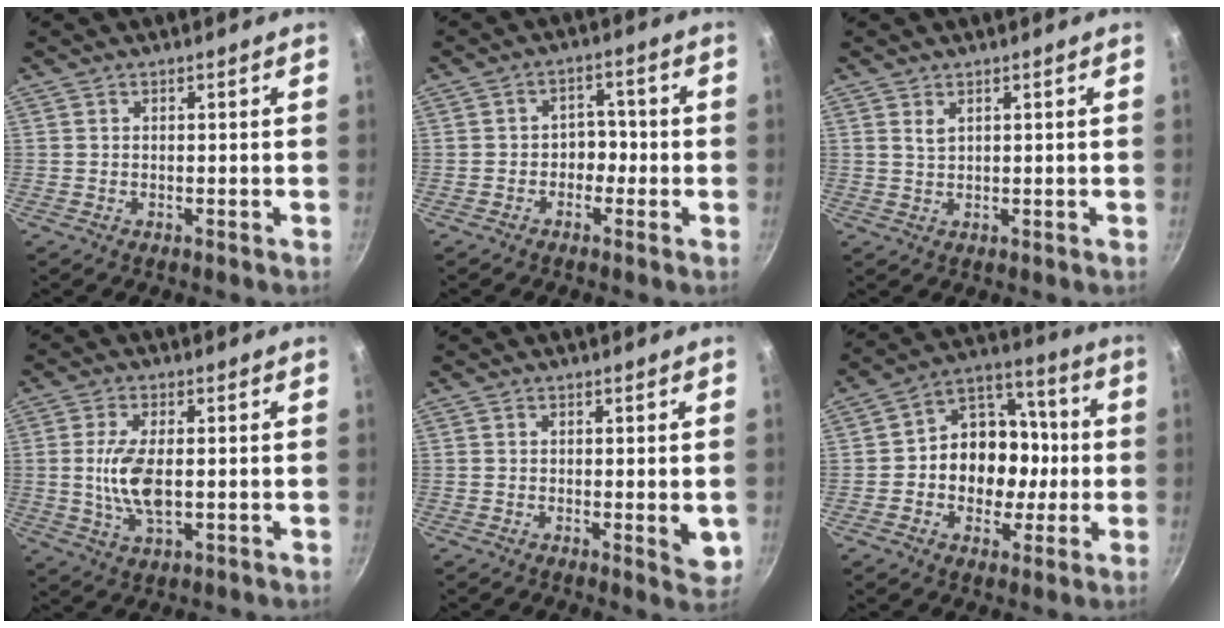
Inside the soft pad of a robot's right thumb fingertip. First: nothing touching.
{"total": 3.9, "force": [-1.3, 3.1, 2.0], "torque": [0.009, 0.022, -0.025]}
{"total": 1.6, "force": [0.9, 0.7, 1.1], "torque": [-0.020, -0.005, 0.018]}
{"total": 8.8, "force": [-0.2, 4.0, 7.8], "torque": [-0.154, -0.005, -0.005]}
{"total": 3.8, "force": [-0.3, 1.1, 3.6], "torque": [-0.047, -0.014, -0.006]}
{"total": 15.3, "force": [-1.5, 12.2, 9.1], "torque": [-0.090, 0.036, -0.037]}